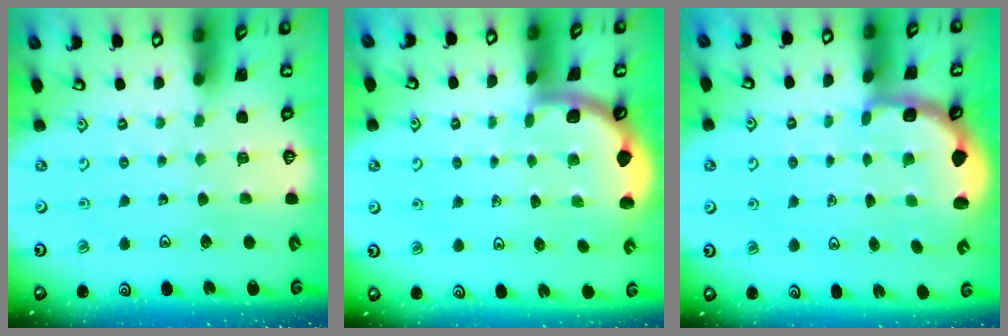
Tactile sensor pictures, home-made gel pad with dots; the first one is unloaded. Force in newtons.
{"total": 1.7, "press": 1.7, "slide": 0.1}
{"total": 2.6, "press": 2.3, "slide": 1.3}